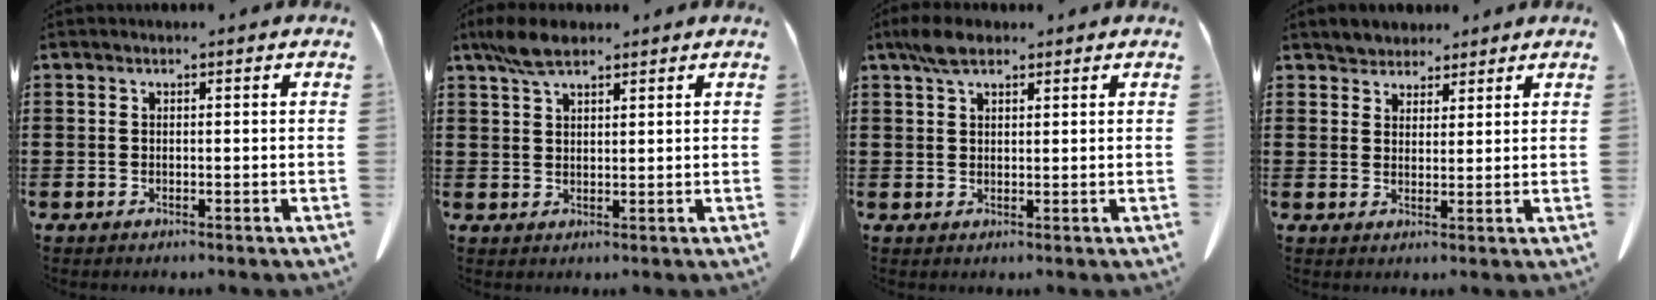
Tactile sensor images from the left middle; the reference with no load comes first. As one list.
[{"total": 5.0, "force": [3.4, 1.7, 3.2], "torque": [-0.072, 0.004, 0.065]}, {"total": 4.0, "force": [2.6, 1.8, 2.4], "torque": [-0.054, 0.007, 0.049]}, {"total": 3.2, "force": [2.9, 1.2, -0.3], "torque": [-0.006, 0.000, 0.057]}]